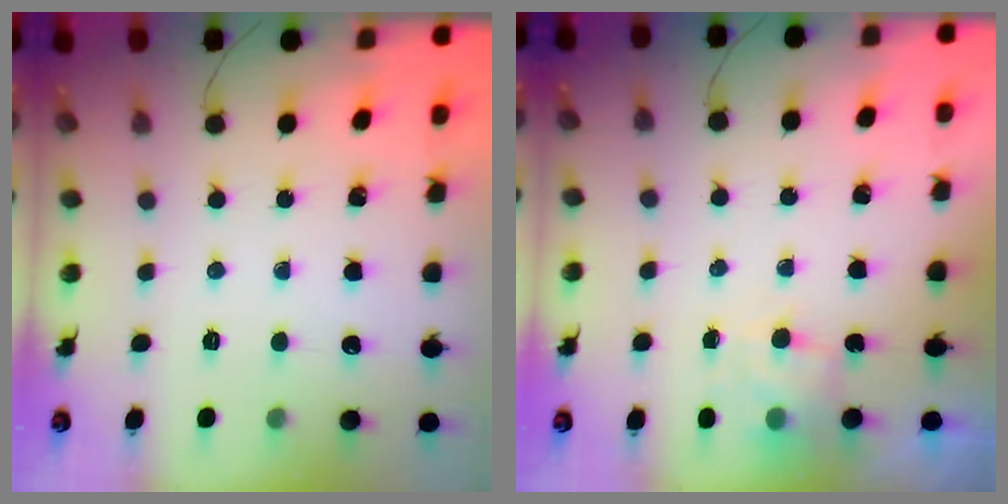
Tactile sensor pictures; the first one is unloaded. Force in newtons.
{"total": 6.1, "press": 5.9, "slide": 1.4}